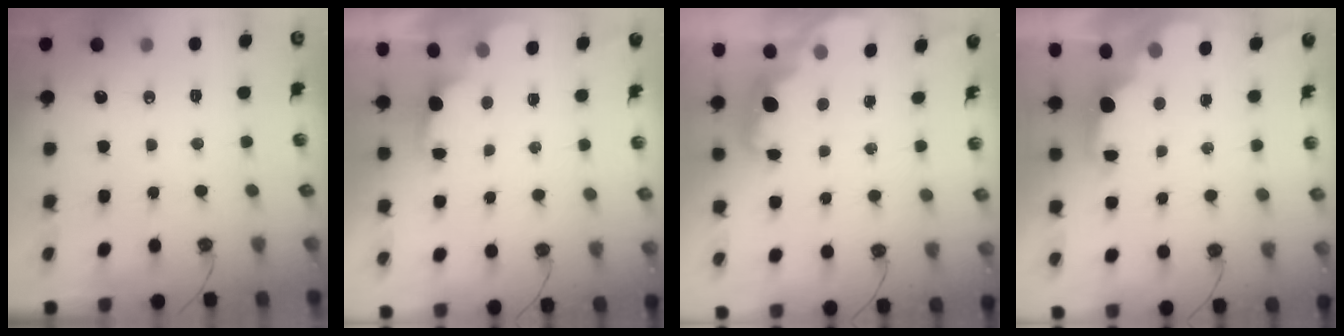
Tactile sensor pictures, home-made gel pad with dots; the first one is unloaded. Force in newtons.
{"total": 2.0, "press": 1.8, "slide": 0.8}
{"total": 2.3, "press": 2.3, "slide": 0.5}
{"total": 2.3, "press": 2.2, "slide": 0.7}